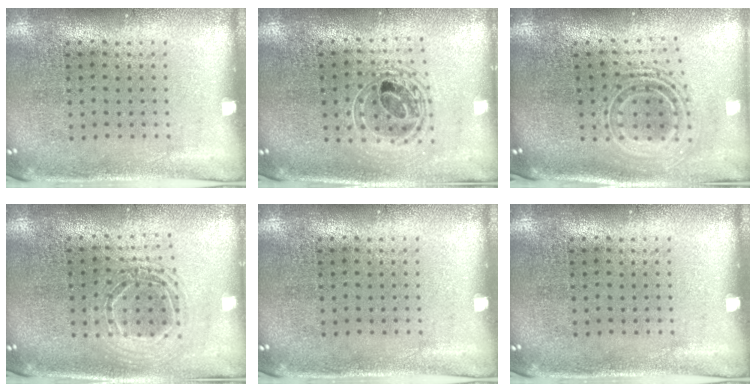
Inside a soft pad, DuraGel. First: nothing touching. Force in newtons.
{"total": 1.8, "press": 1.5, "slide": 0.9}
{"total": 2.3, "press": 1.7, "slide": 1.6}
{"total": 1.6, "press": 1.4, "slide": 0.8}
{"total": 0.0}
{"total": 0.0}